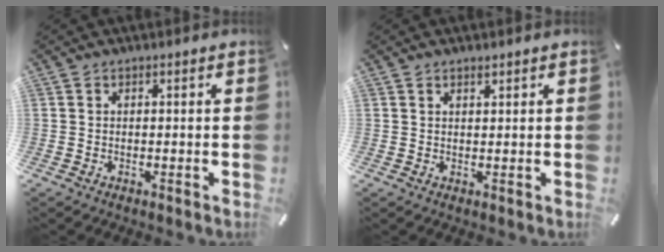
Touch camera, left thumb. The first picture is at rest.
{"total": 1.0, "force": [0.8, 0.4, 0.5], "torque": [-0.009, -0.001, 0.015]}